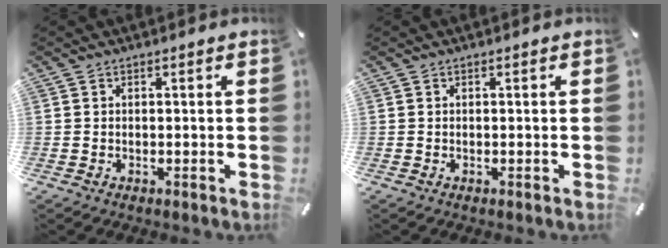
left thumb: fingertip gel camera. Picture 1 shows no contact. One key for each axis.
{"total": 0.0}